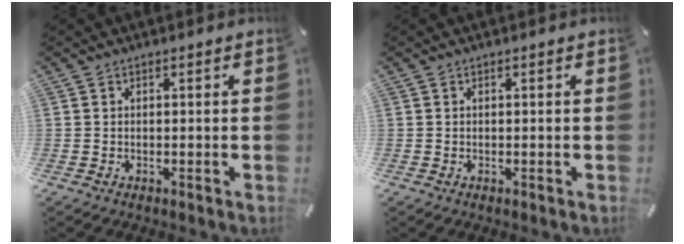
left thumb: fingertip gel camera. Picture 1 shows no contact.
{"total": 0.0}